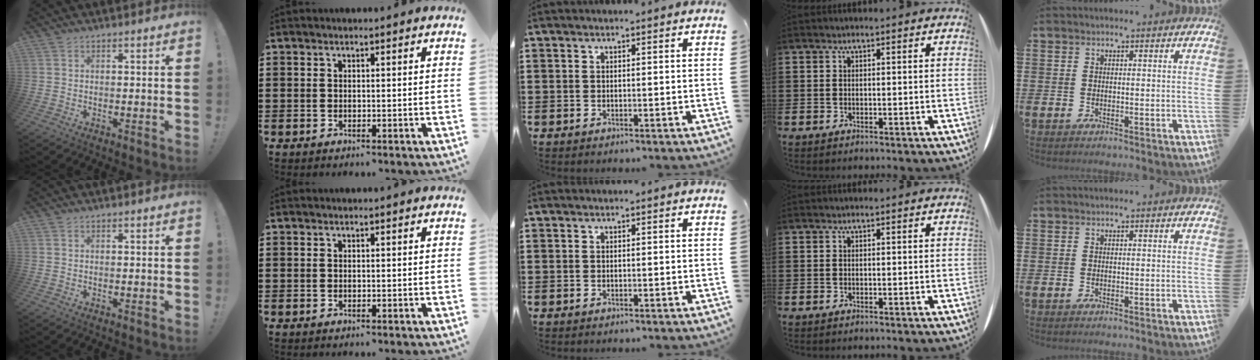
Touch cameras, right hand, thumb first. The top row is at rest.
{}